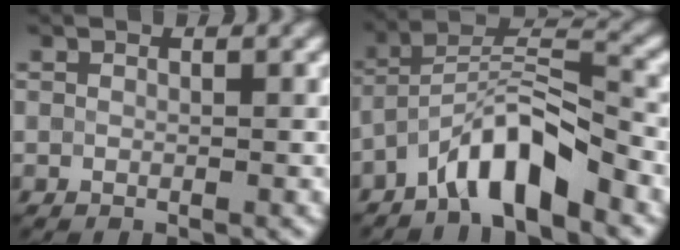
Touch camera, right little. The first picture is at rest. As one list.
[{"total": 6.7, "force": [-4.6, 1.7, 4.5], "torque": [-0.081, 0.014, -0.086]}]